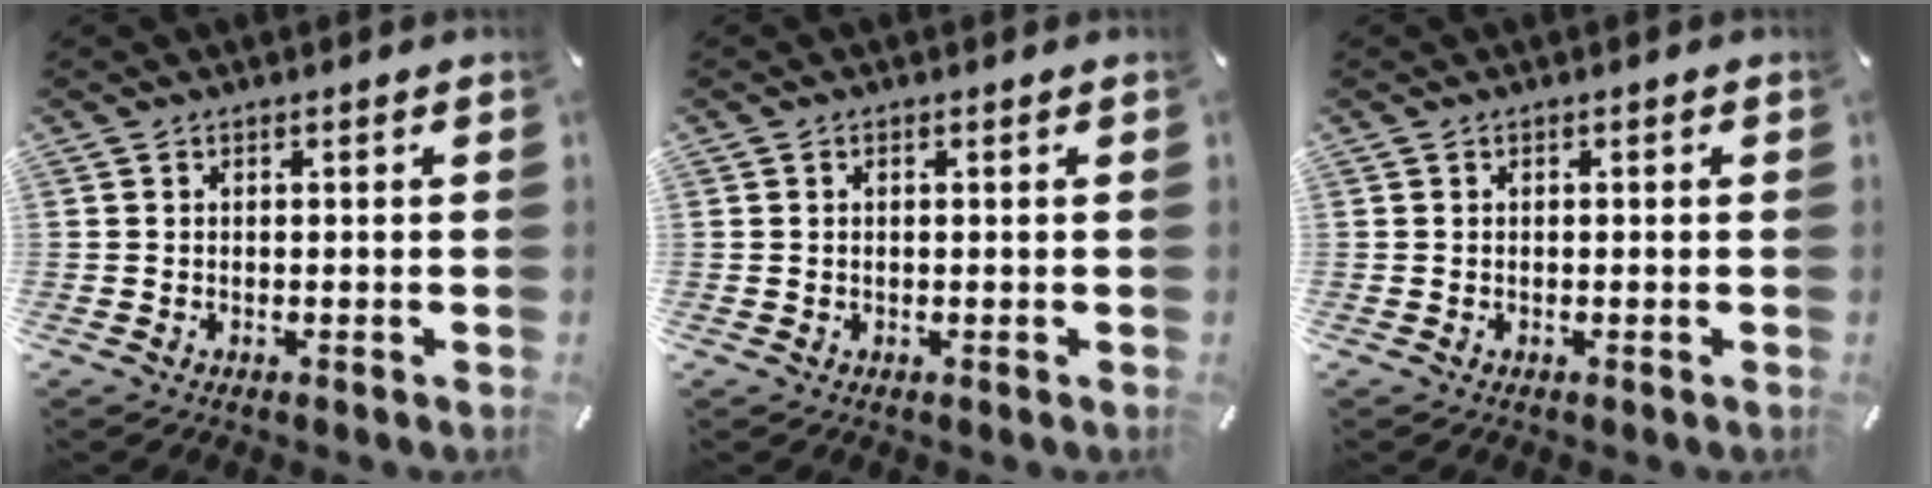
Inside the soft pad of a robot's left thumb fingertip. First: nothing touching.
{"total": 0.6, "force": [0.2, 0.3, 0.5], "torque": [-0.010, 0.003, 0.002]}
{"total": 0.0}